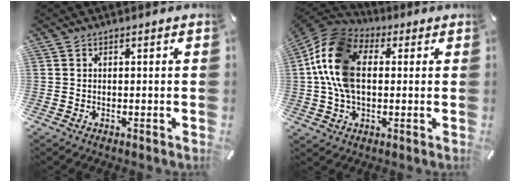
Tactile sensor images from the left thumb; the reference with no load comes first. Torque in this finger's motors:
{"motor_torque": [0.26, 1.42, 2.27, -0.49, 0.72]}